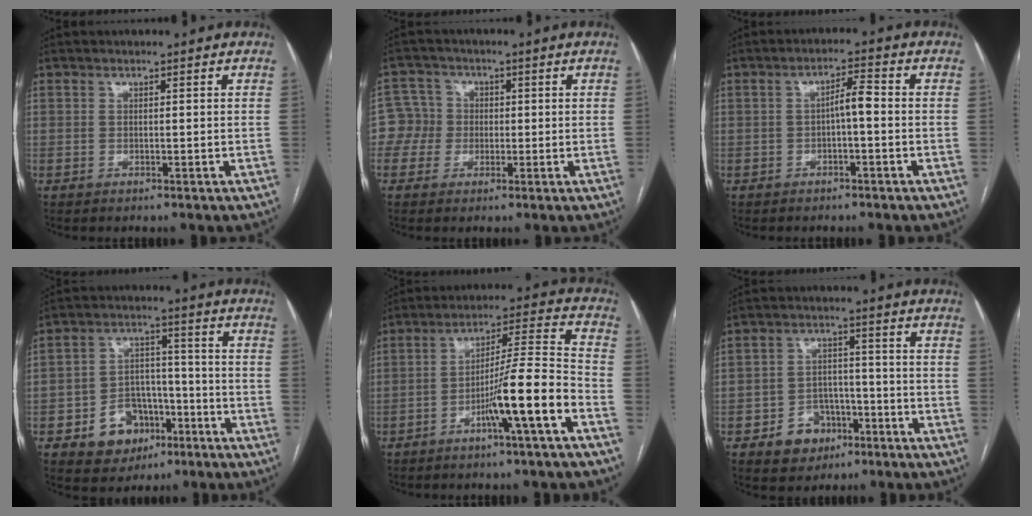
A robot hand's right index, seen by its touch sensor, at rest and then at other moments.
{"total": 4.8, "force": [-0.3, 4.8, 0.3], "torque": [0.004, 0.023, -0.010]}
{"total": 3.3, "force": [-0.5, 0.6, 3.2], "torque": [-0.052, 0.012, -0.007]}
{"total": 9.4, "force": [-4.5, 7.1, 4.3], "torque": [-0.070, 0.025, -0.065]}
{"total": 11.2, "force": [-5.2, -0.7, 9.9], "torque": [-0.163, 0.013, -0.084]}
{"total": 6.9, "force": [-3.6, 5.3, 2.4], "torque": [-0.038, 0.018, -0.050]}